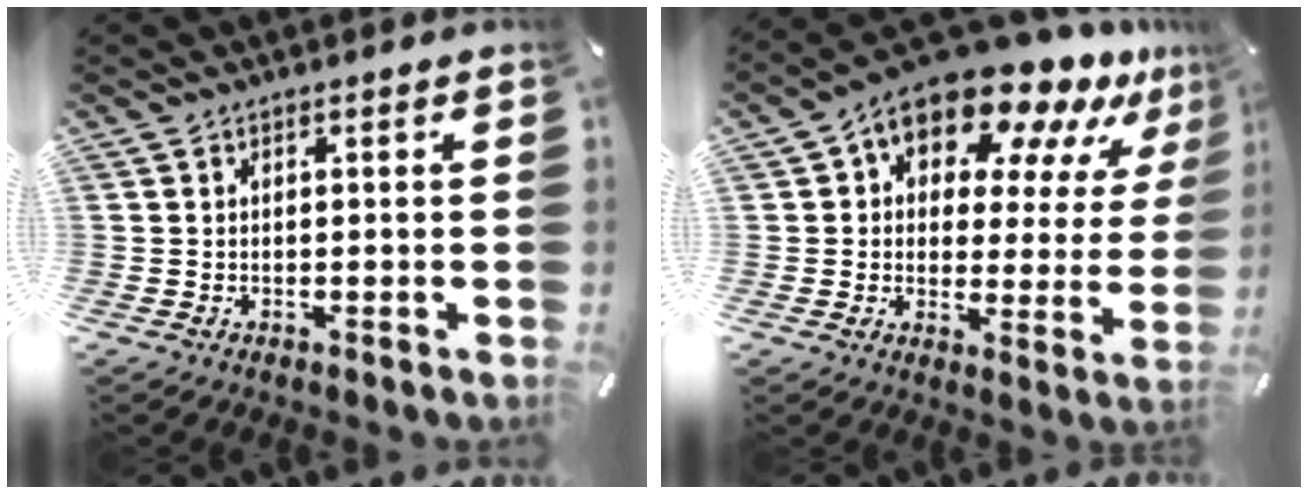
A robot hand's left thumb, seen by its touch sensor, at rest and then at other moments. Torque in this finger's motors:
{"motor_torque": [0.74, 0.92, 1.81, -0.95, 0.29]}